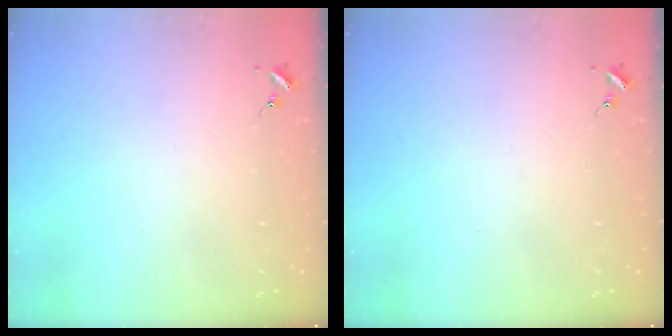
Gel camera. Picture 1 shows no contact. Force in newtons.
{"total": 0.0}